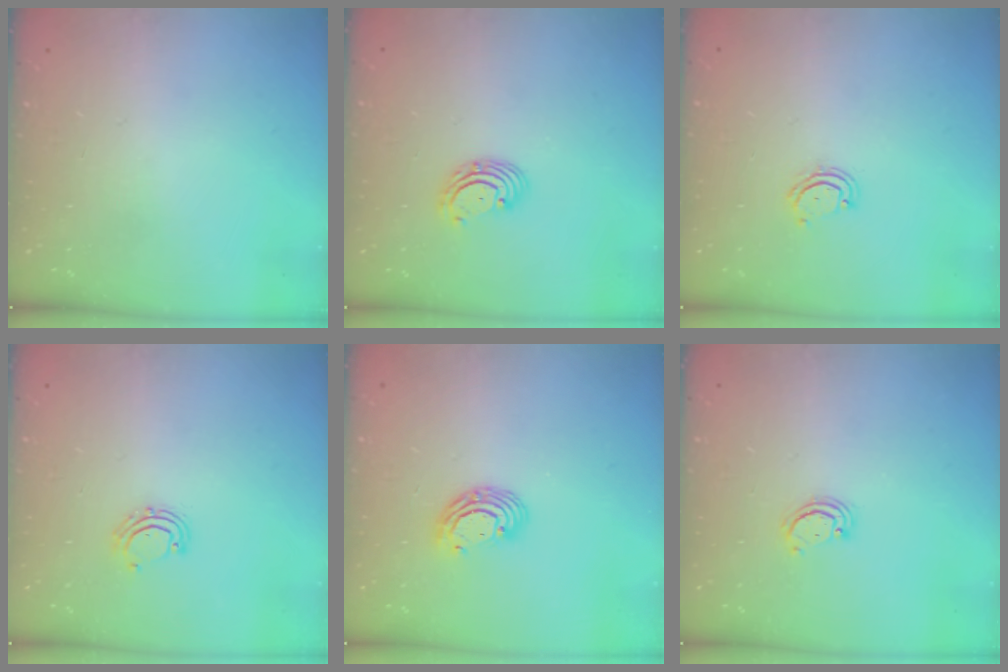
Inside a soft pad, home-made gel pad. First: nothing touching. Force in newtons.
{"total": 2.7, "press": 2.7, "slide": 0.1}
{"total": 3.9, "press": 3.9, "slide": 0.4}
{"total": 6.5, "press": 6.3, "slide": 1.6}
{"total": 7.2, "press": 7.2, "slide": 1.0}
{"total": 2.5, "press": 2.4, "slide": 0.2}